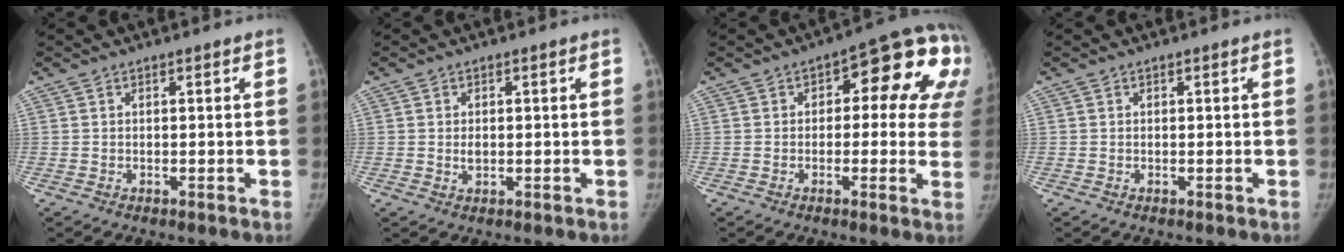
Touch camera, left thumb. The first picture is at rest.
{"total": 1.6, "force": [0.0, 1.1, 1.2], "torque": [-0.013, -0.001, 0.001]}
{"total": 16.5, "force": [4.4, 8.5, 13.4], "torque": [-0.096, 0.012, 0.036]}
{"total": 0.0}